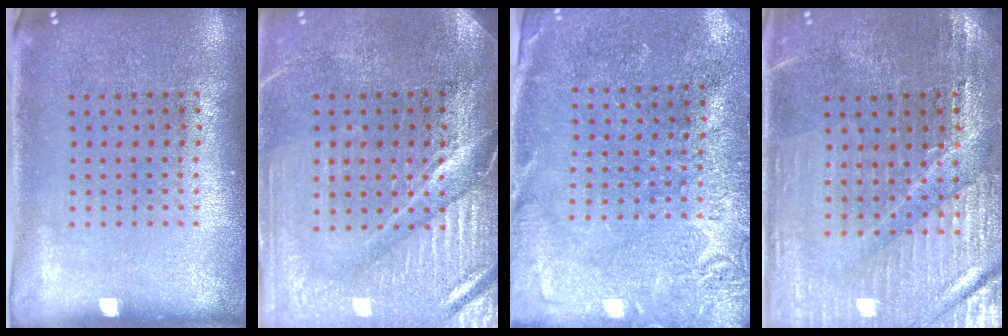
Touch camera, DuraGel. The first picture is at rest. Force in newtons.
{"total": 4.0, "press": 3.7, "slide": 1.6}
{"total": 2.7, "press": 2.7, "slide": 0.4}
{"total": 3.2, "press": 3.1, "slide": 0.5}